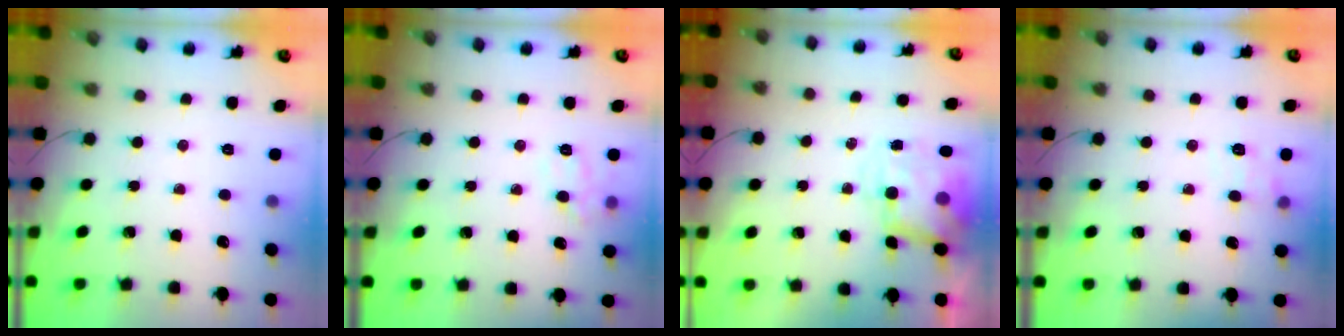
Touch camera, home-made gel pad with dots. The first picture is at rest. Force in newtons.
{"total": 8.6, "press": 8.5, "slide": 1.3}
{"total": 7.6, "press": 7.4, "slide": 1.7}
{"total": 7.7, "press": 7.5, "slide": 1.6}